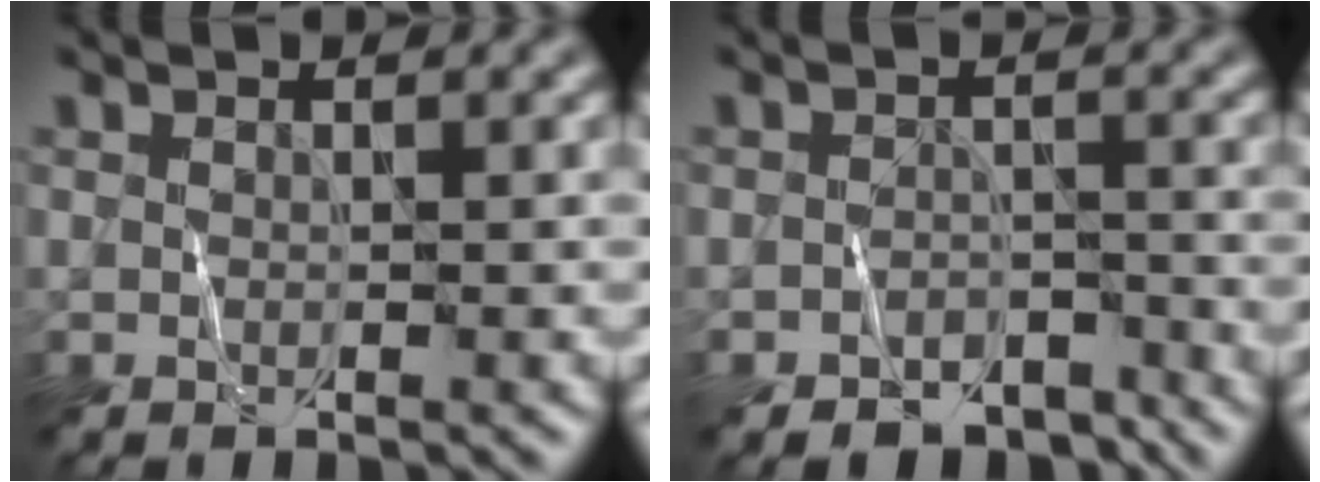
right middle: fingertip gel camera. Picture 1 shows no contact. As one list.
[{"total": 3.8, "force": [-3.2, 1.8, 1.0], "torque": [-0.006, -0.003, -0.050]}]